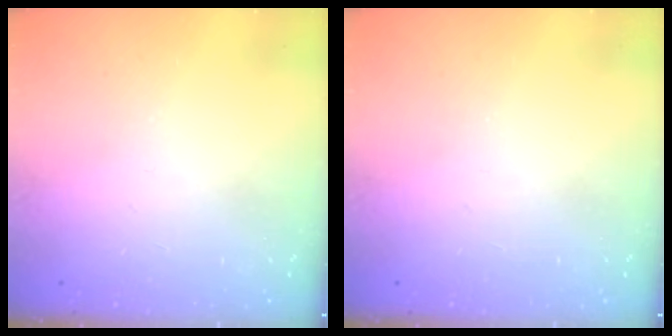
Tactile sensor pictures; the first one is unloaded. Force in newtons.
{"total": 0.0}